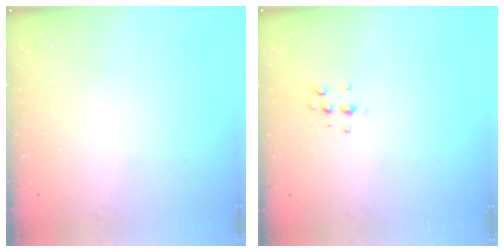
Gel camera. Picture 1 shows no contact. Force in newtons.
{"total": 5.4, "press": 5.3, "slide": 1.1}